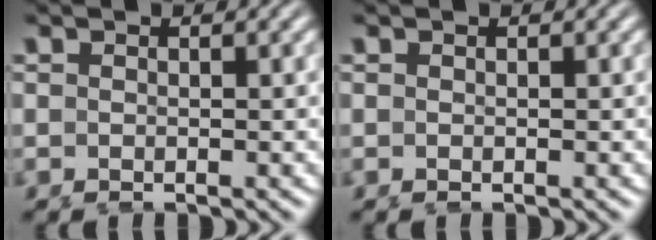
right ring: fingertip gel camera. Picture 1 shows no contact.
{"total": 0.0}